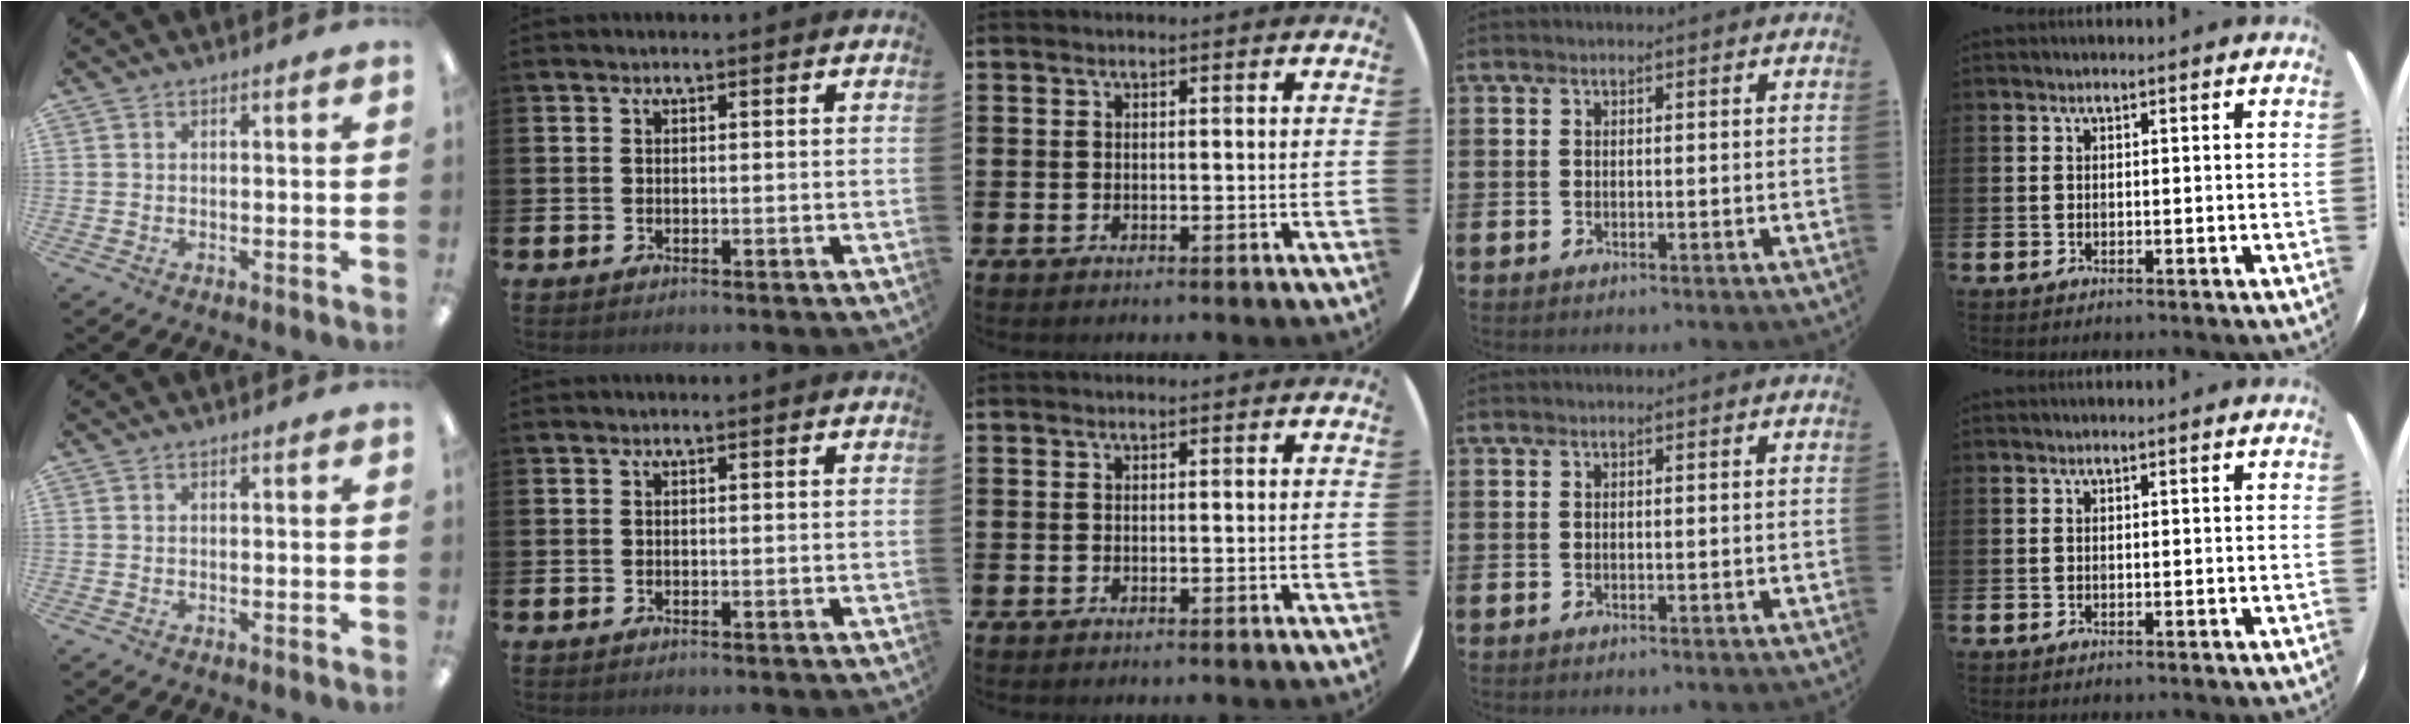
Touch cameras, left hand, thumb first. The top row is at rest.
{}